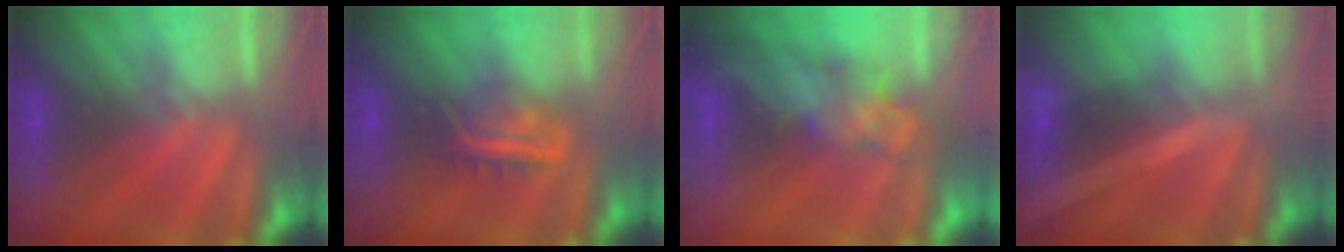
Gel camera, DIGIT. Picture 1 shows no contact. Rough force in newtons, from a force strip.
{"total": 7.5}
{"total": 3.8}
{"total": 2.0}